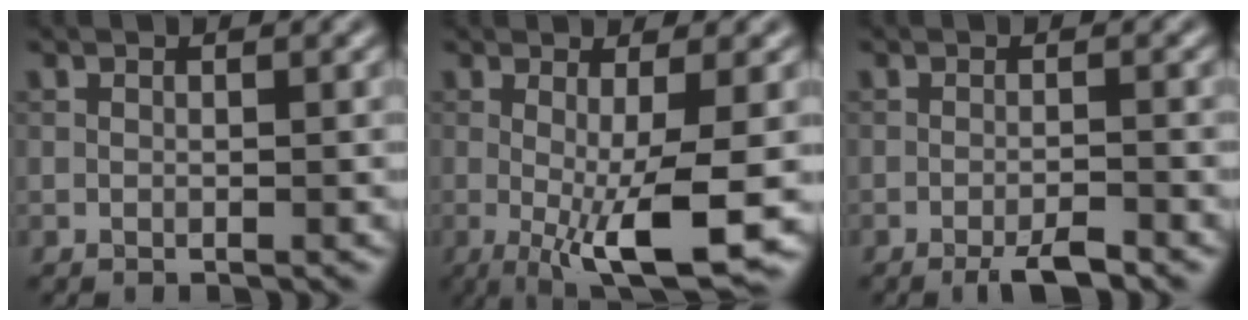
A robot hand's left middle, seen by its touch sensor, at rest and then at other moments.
{"total": 8.2, "force": [-1.7, 1.7, 7.9], "torque": [-0.122, -0.020, -0.025]}
{"total": 2.8, "force": [-2.0, 0.3, 2.0], "torque": [-0.032, -0.002, -0.039]}